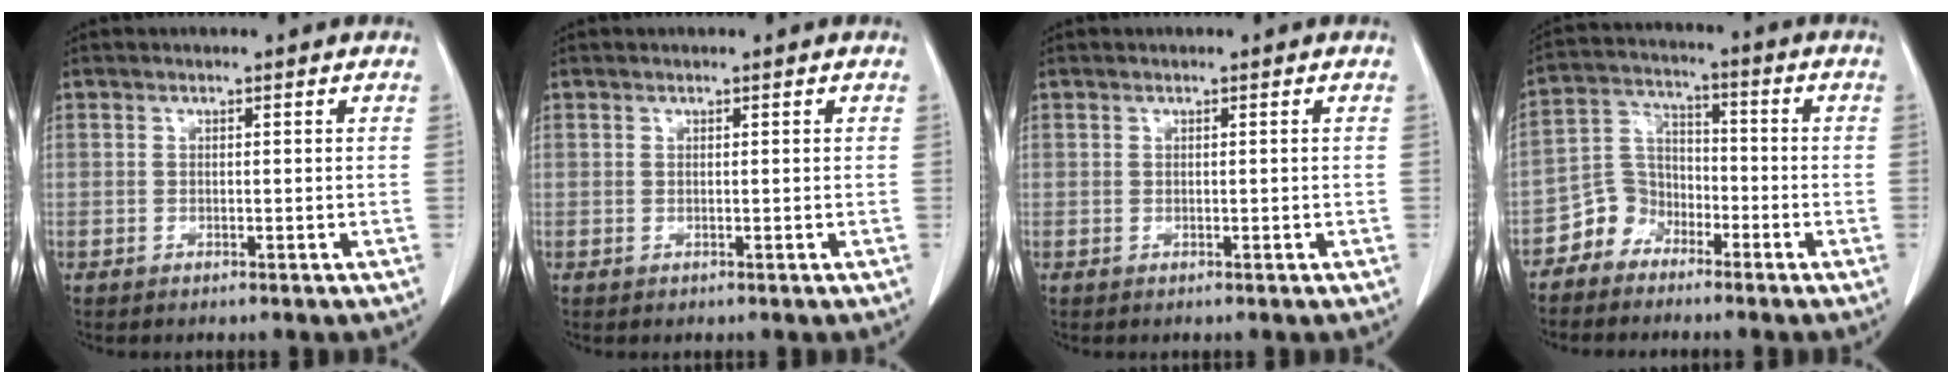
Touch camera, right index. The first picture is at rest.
{"total": 0.0}
{"total": 0.0}
{"total": 6.3, "force": [-4.2, 4.6, 0.8], "torque": [-0.015, 0.018, -0.083]}